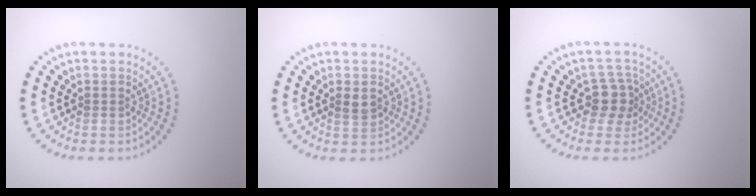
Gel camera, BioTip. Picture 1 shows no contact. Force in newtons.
{"total": 1.3, "press": 1.3, "slide": 0.2}
{"total": 2.7, "press": 2.2, "slide": 1.5}